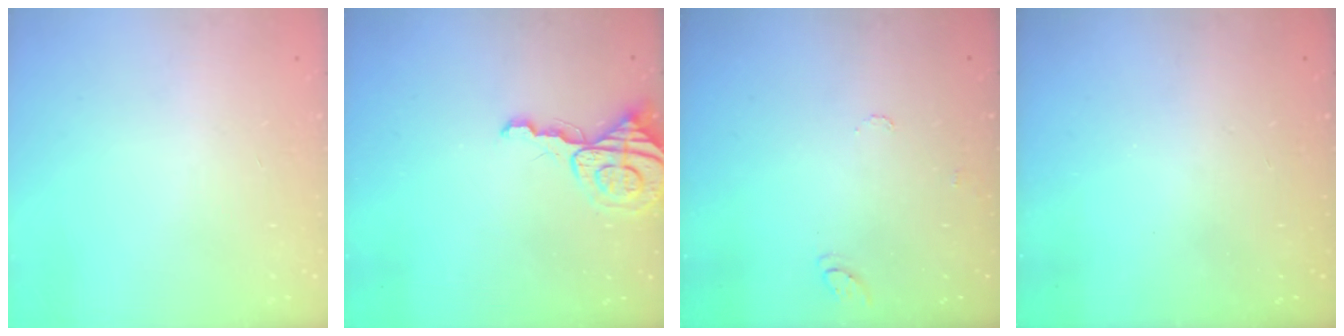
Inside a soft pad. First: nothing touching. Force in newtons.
{"total": 6.8, "press": 6.8, "slide": 0.5}
{"total": 6.3, "press": 6.3, "slide": 0.5}
{"total": 0.0}